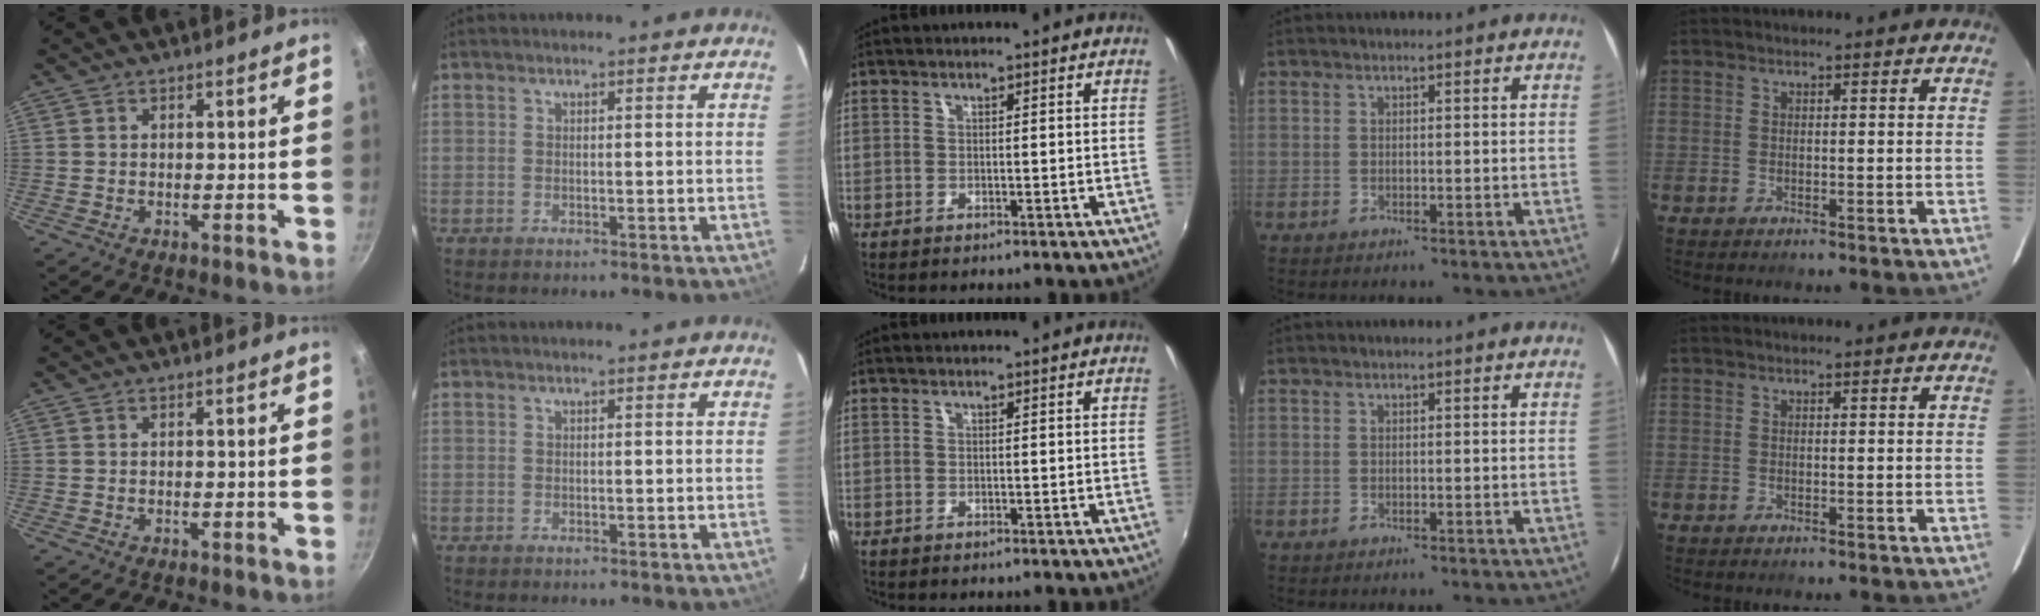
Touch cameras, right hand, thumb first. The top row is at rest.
{}